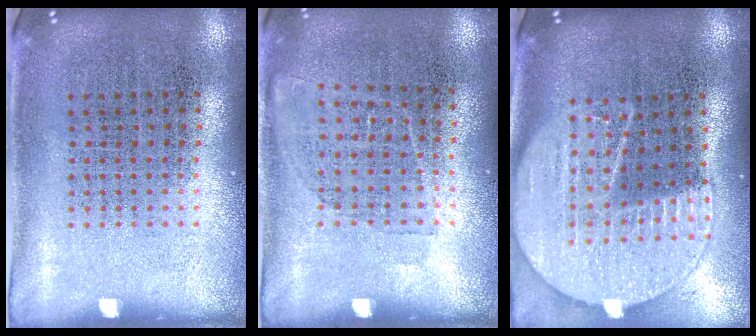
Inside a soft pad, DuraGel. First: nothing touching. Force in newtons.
{"total": 1.0, "press": 0.8, "slide": 0.5}
{"total": 2.0, "press": 1.8, "slide": 1.0}